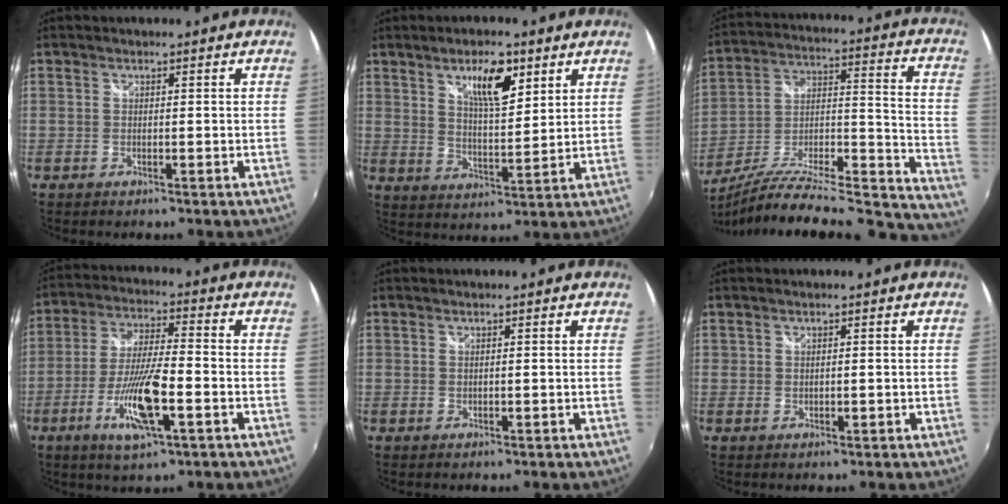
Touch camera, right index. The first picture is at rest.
{"total": 9.0, "force": [5.1, 3.0, 6.8], "torque": [-0.107, 0.001, 0.089]}
{"total": 27.1, "force": [-21.6, 4.6, 15.7], "torque": [-0.193, -0.028, -0.329]}
{"total": 12.4, "force": [-4.8, 2.4, 11.1], "torque": [-0.226, -0.011, -0.090]}
{"total": 0.0}
{"total": 0.7, "force": [0.1, 0.5, 0.5], "torque": [-0.007, -0.001, 0.002]}